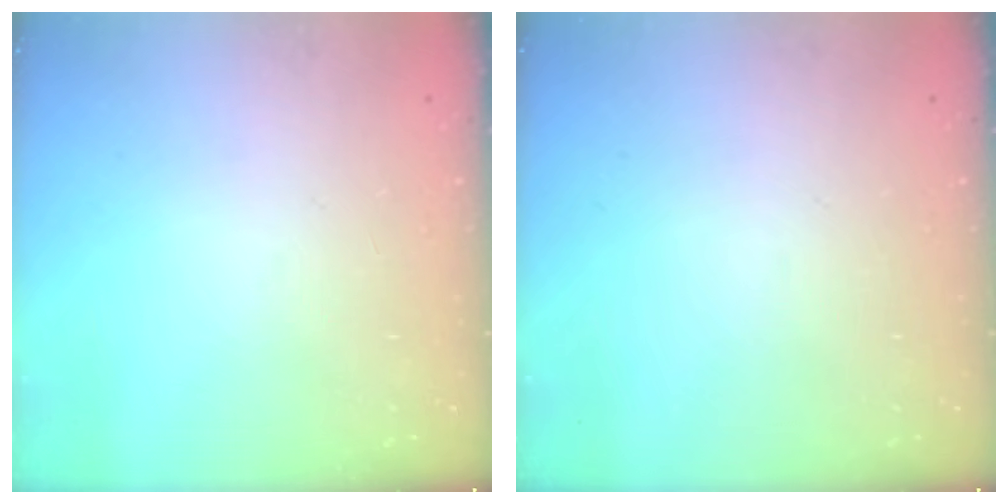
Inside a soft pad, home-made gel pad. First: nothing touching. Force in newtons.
{"total": 0.0}